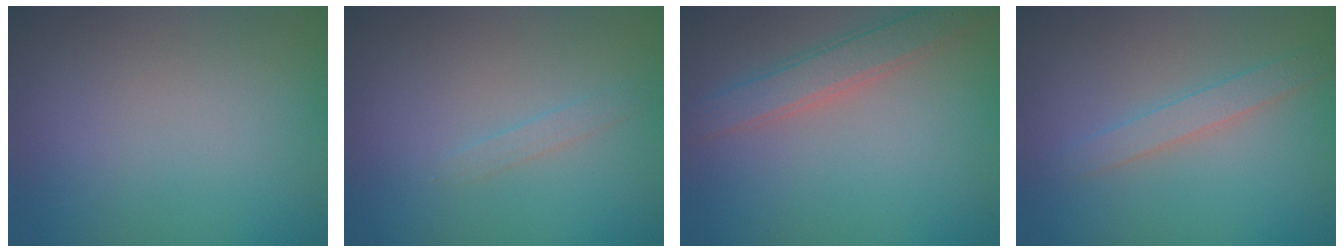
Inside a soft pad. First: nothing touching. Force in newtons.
{"total": 0.8, "press": 0.8, "slide": 0.1}
{"total": 3.2, "press": 3.2, "slide": 0.1}
{"total": 2.1, "press": 2.1, "slide": 0.1}